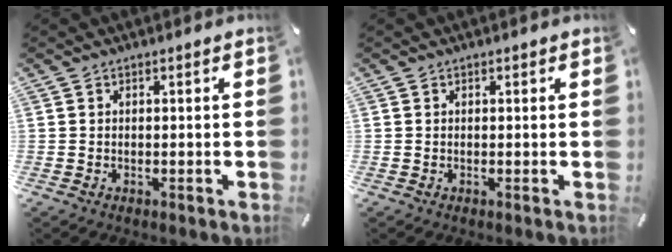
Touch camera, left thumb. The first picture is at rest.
{"total": 0.0}